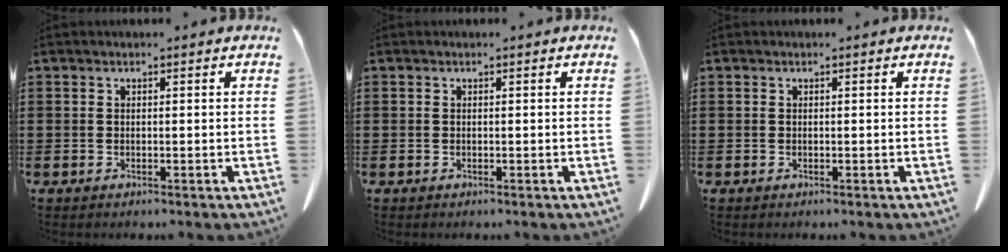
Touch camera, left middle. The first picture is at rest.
{"total": 0.0}
{"total": 0.0}